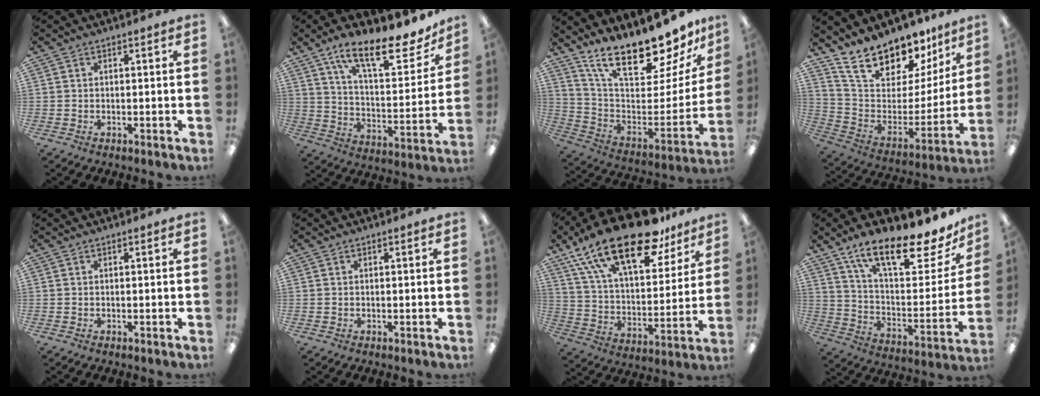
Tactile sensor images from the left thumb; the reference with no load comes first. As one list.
[{"total": 20.0, "force": [14.1, 6.9, 12.5], "torque": [-0.189, -0.090, 0.236]}, {"total": 22.0, "force": [17.9, 6.5, 11.0], "torque": [-0.175, -0.133, 0.304]}, {"total": 17.4, "force": [15.4, 6.6, 4.8], "torque": [-0.094, -0.129, 0.274]}, {"total": 0.0}, {"total": 0.0}, {"total": 24.9, "force": [17.6, 9.6, 14.7], "torque": [-0.259, -0.103, 0.303]}, {"total": 20.3, "force": [14.8, 6.5, 12.2], "torque": [-0.193, -0.098, 0.249]}]